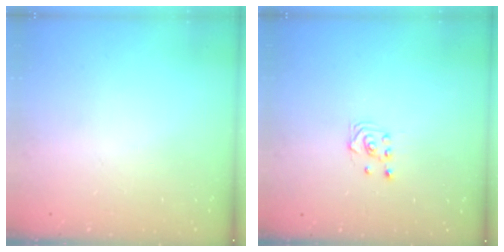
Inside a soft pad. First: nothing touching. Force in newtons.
{"total": 2.9, "press": 2.6, "slide": 1.4}